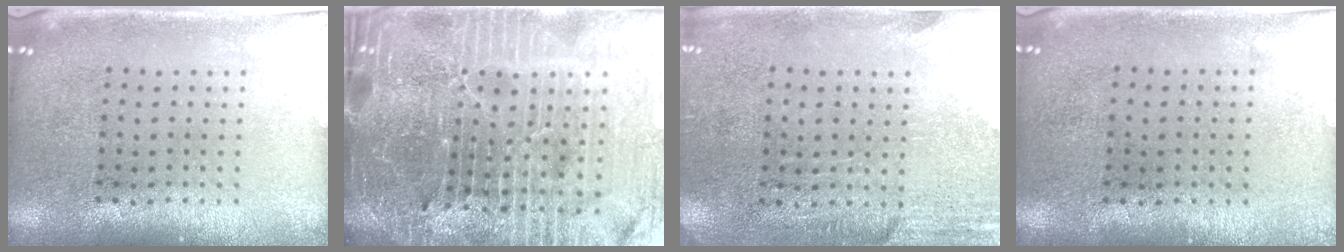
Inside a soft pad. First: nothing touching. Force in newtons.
{"total": 7.1, "press": 6.2, "slide": 3.5}
{"total": 2.8, "press": 2.4, "slide": 1.5}
{"total": 0.0}